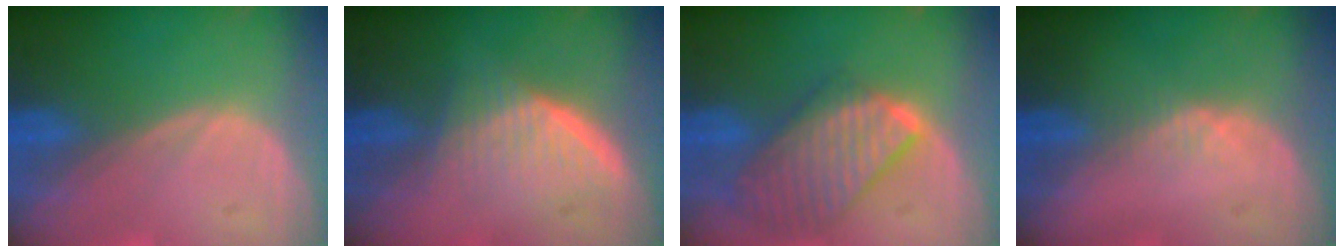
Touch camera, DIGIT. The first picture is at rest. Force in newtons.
{"total": 6.0, "press": 5.7, "slide": 2.1}
{"total": 9.7, "press": 8.4, "slide": 4.9}
{"total": 1.4, "press": 1.2, "slide": 0.7}